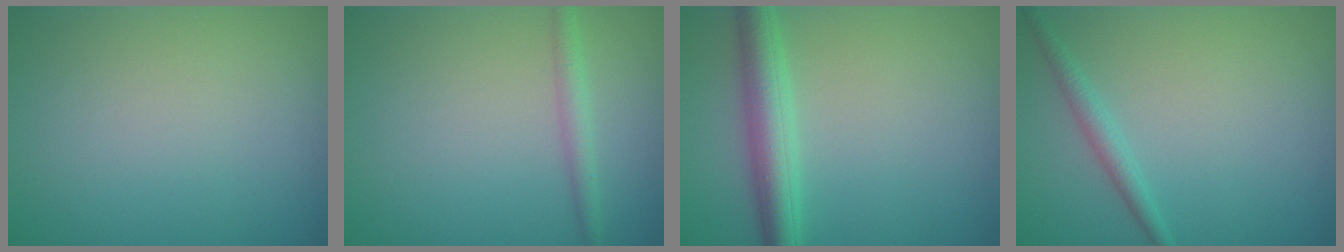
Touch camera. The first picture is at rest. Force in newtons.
{"total": 1.7, "press": 1.7, "slide": 0.0}
{"total": 4.3, "press": 4.3, "slide": 0.1}
{"total": 1.6, "press": 1.6, "slide": 0.1}